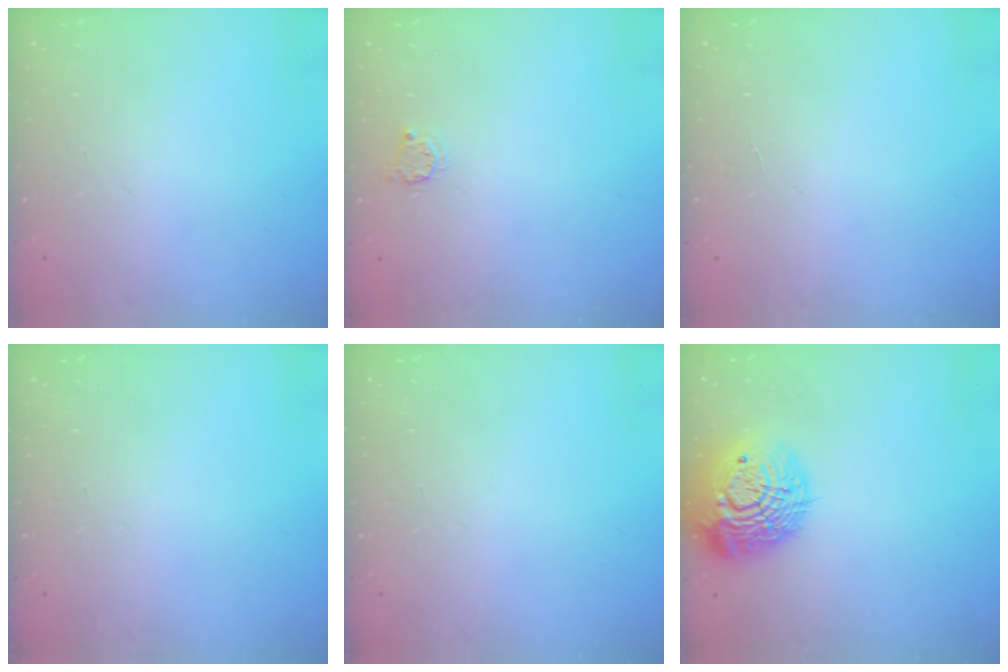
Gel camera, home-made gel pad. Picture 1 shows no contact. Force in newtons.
{"total": 2.7, "press": 2.7, "slide": 0.4}
{"total": 1.3, "press": 1.3, "slide": 0.1}
{"total": 0.0}
{"total": 0.0}
{"total": 18.8, "press": 18.7, "slide": 1.5}